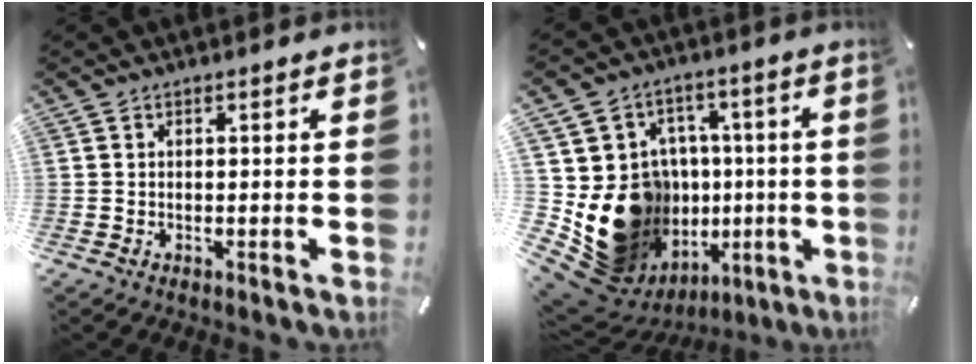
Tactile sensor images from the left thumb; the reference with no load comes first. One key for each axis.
{"total": 20.1, "fx": -2.2, "fy": 17.6, "fz": 9.4, "tx": -0.150, "ty": -0.010, "tz": 0.020}